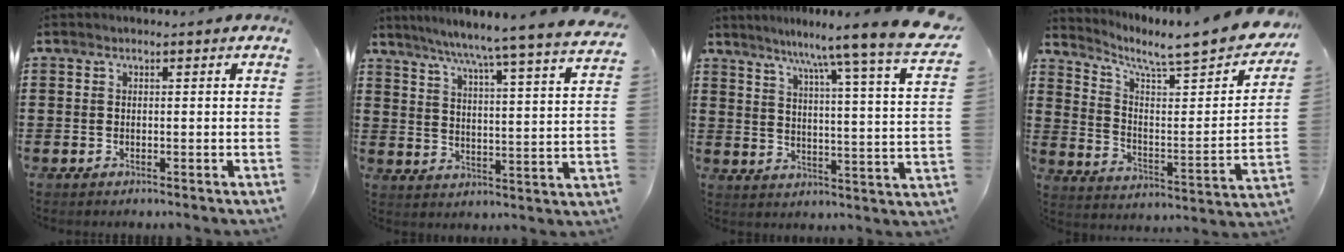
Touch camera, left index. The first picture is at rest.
{"total": 6.1, "force": [5.2, -1.6, 2.7], "torque": [-0.075, -0.051, 0.078]}
{"total": 8.4, "force": [7.2, -1.6, 4.0], "torque": [-0.082, -0.070, 0.109]}
{"total": 6.2, "force": [5.1, 0.5, 3.5], "torque": [-0.077, -0.051, 0.076]}